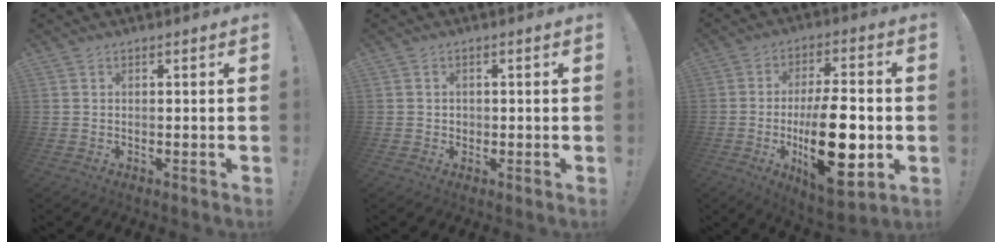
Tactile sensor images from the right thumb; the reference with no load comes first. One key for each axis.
{"total": 1.3, "fx": -0.1, "fy": 1.2, "fz": 0.4, "tx": -0.004, "ty": 0.000, "tz": -0.003}
{"total": 22.0, "fx": -3.9, "fy": 8.9, "fz": 19.7, "tx": -0.320, "ty": -0.003, "tz": -0.054}